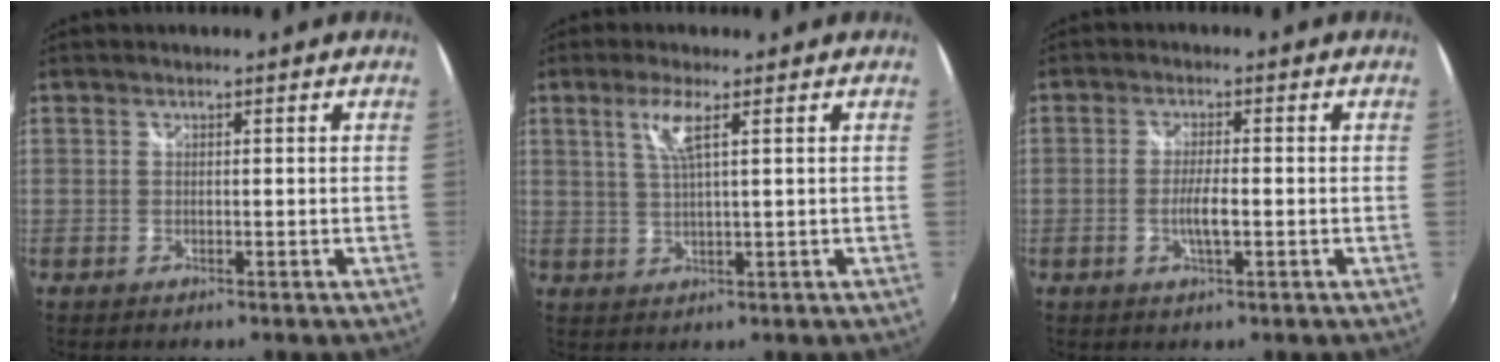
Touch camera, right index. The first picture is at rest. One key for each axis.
{"total": 4.5, "fx": 2.0, "fy": 0.0, "fz": 4.0, "tx": -0.081, "ty": -0.002, "tz": 0.041}
{"total": 3.7, "fx": -1.0, "fy": 0.5, "fz": 3.5, "tx": -0.068, "ty": -0.005, "tz": -0.017}